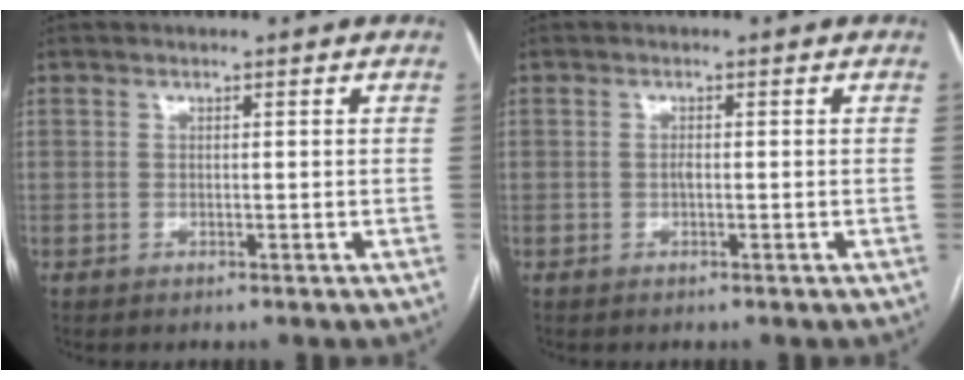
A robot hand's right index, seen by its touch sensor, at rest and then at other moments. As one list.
[{"total": 0.6, "force": [-0.2, 0.2, 0.6], "torque": [-0.012, 0.001, -0.004]}]